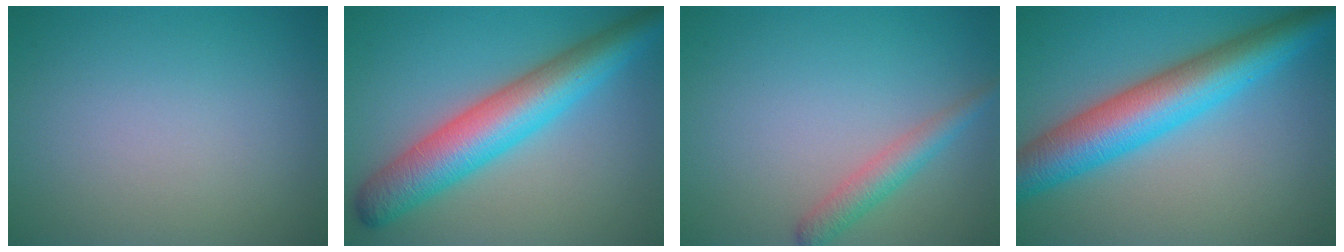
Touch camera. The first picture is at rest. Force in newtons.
{"total": 8.1, "press": 8.1, "slide": 0.1}
{"total": 2.5, "press": 2.5, "slide": 0.1}
{"total": 8.7, "press": 8.7, "slide": 0.0}